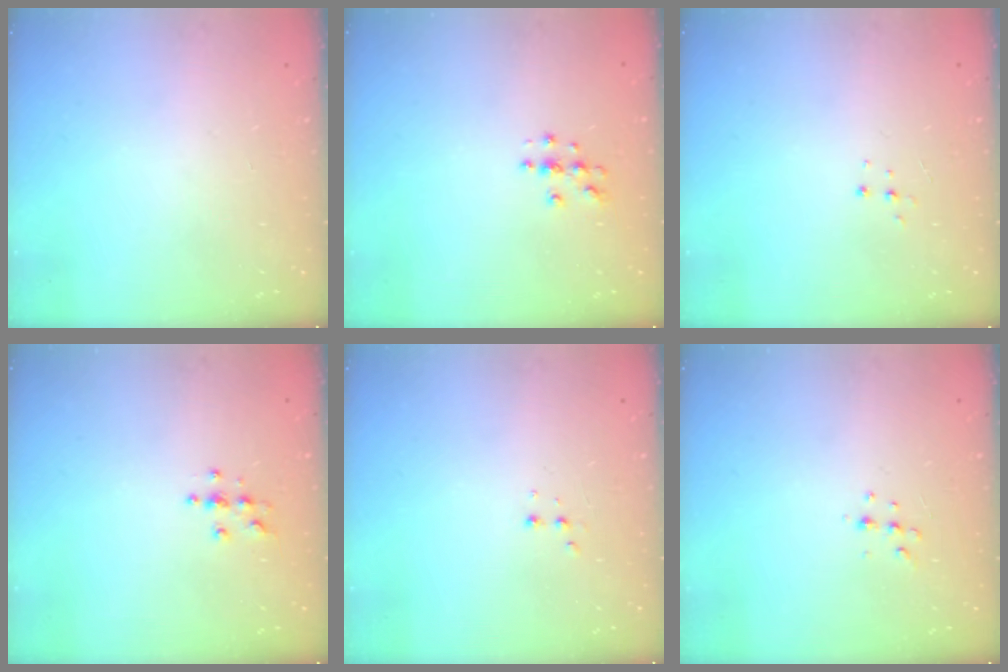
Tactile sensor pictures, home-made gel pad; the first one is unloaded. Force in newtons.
{"total": 3.6, "press": 3.6, "slide": 0.4}
{"total": 3.8, "press": 3.8, "slide": 0.3}
{"total": 3.8, "press": 3.8, "slide": 0.4}
{"total": 2.9, "press": 2.7, "slide": 1.0}
{"total": 5.6, "press": 5.6, "slide": 0.7}